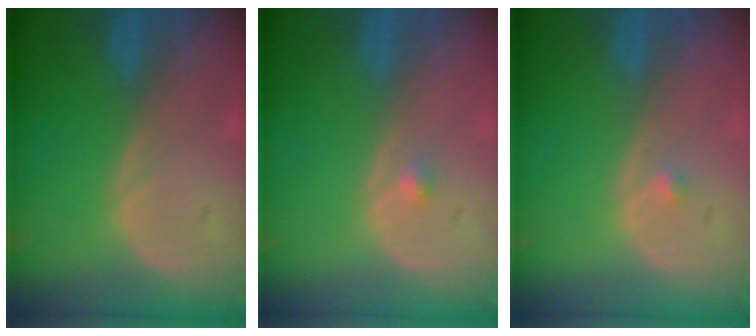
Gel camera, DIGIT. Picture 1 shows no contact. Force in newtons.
{"total": 0.9, "press": 0.7, "slide": 0.6}
{"total": 0.7, "press": 0.7, "slide": 0.1}